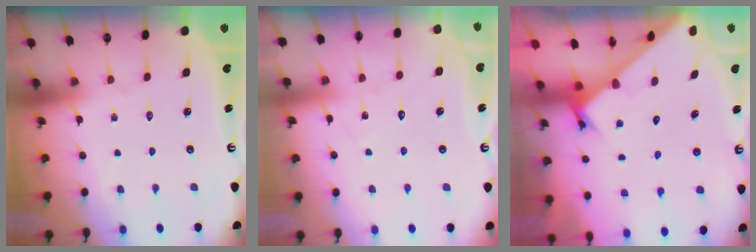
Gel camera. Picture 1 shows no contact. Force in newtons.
{"total": 6.4, "press": 6.4, "slide": 0.4}
{"total": 2.2, "press": 2.2, "slide": 0.2}